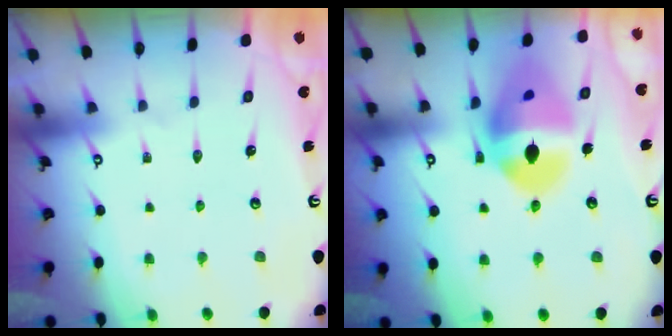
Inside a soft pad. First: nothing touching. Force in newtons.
{"total": 17.0, "press": 16.1, "slide": 5.7}